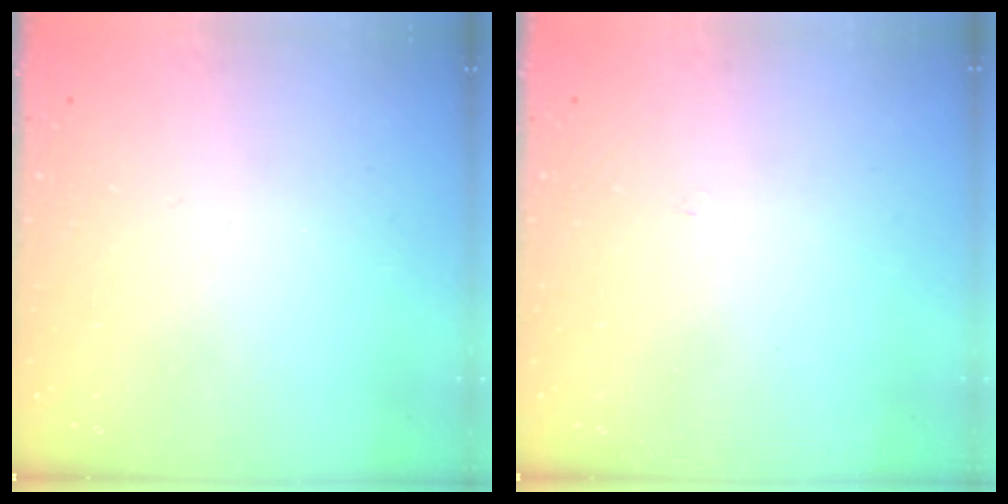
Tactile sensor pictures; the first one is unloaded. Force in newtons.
{"total": 2.2, "press": 2.2, "slide": 0.3}